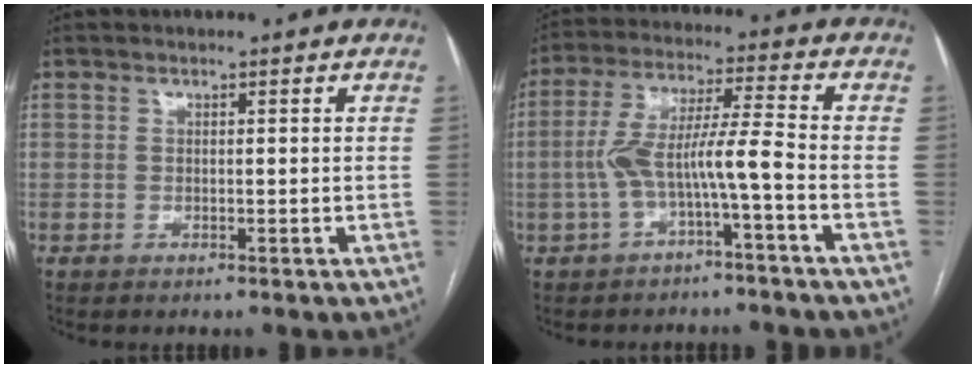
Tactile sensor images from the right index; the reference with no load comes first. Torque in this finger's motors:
{"motor_torque": [0.62, -0.05, 0.28, 0.17]}